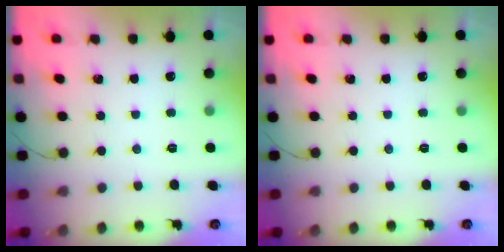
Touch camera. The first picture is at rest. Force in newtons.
{"total": 0.0}